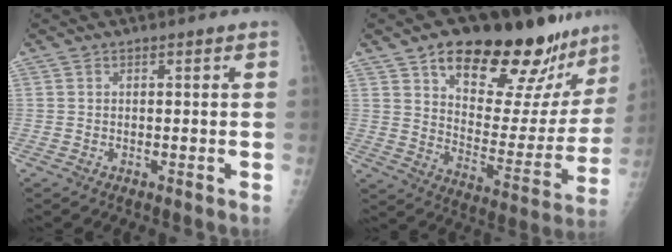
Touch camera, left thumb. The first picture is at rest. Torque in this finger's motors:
{"motor_torque": [0.42, 0.45, 1.41, -1.36, 0.11]}